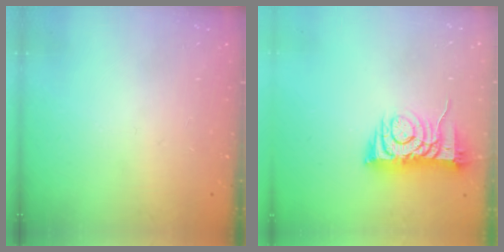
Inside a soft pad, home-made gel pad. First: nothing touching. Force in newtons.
{"total": 8.0, "press": 7.9, "slide": 1.3}